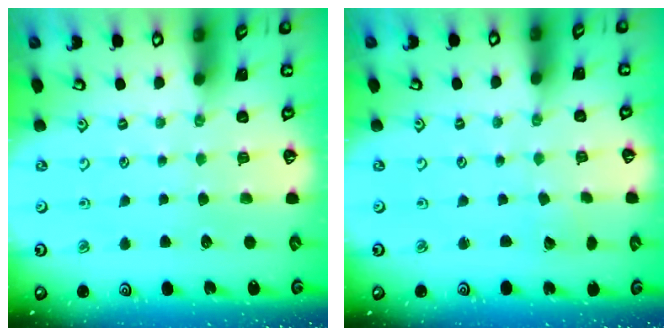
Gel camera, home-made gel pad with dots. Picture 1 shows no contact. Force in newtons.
{"total": 1.1, "press": 1.1, "slide": 0.1}